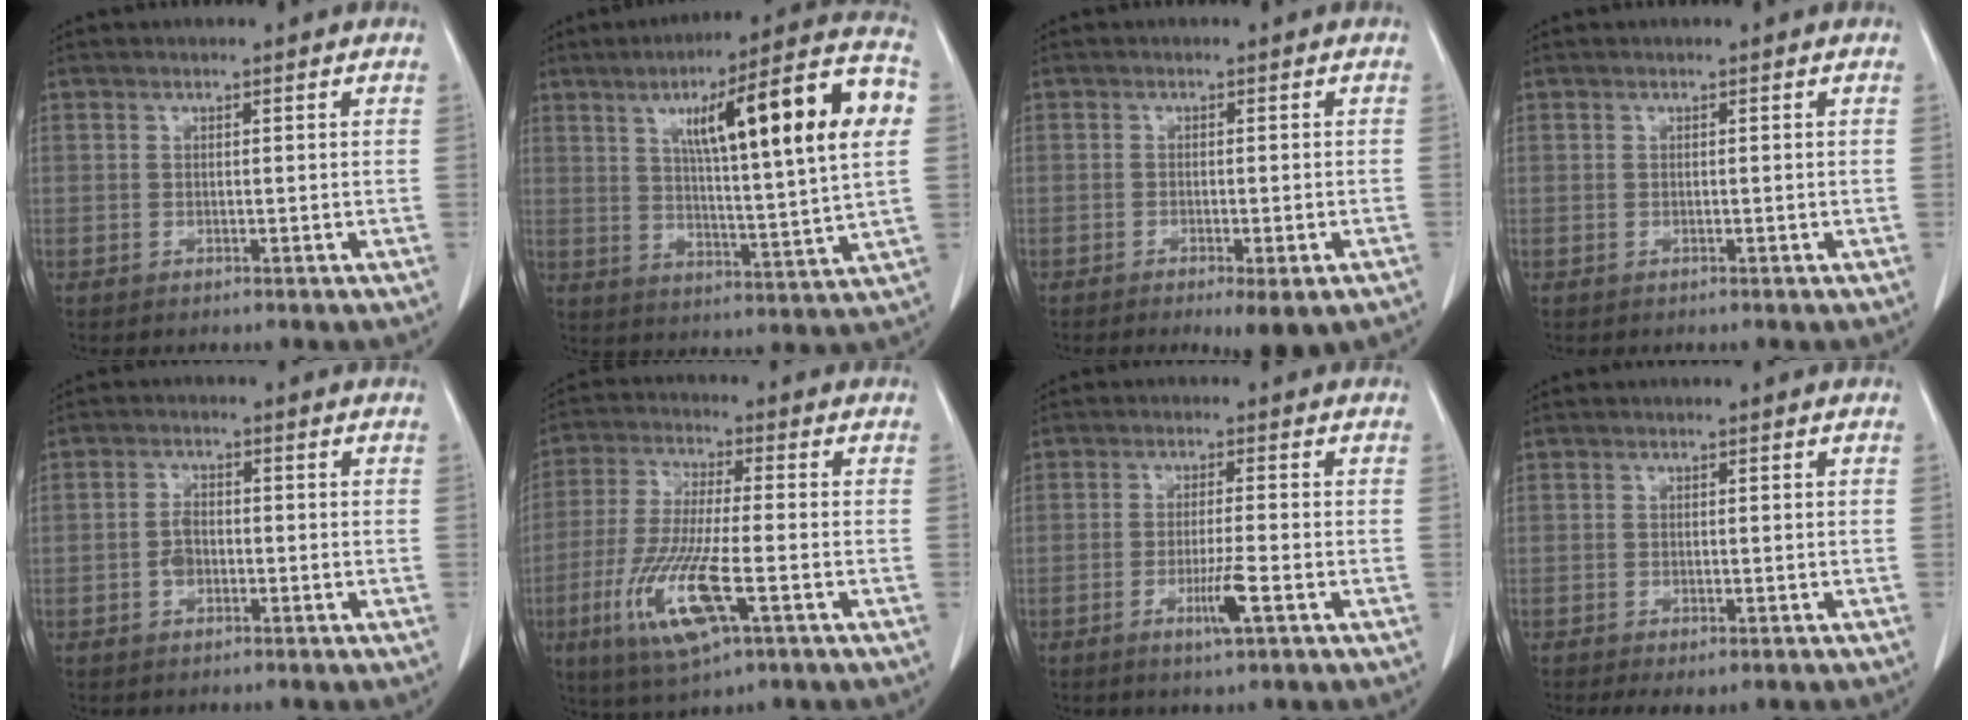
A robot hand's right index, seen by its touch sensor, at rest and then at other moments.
{"total": 21.4, "force": [5.7, 1.1, 20.6], "torque": [-0.297, 0.021, 0.075]}
{"total": 5.0, "force": [-3.2, 1.1, 3.7], "torque": [-0.037, -0.009, -0.041]}
{"total": 0.0}
{"total": 2.7, "force": [-0.8, 1.6, 1.9], "torque": [-0.035, 0.006, -0.016]}
{"total": 13.0, "force": [-4.8, 1.9, 11.9], "torque": [-0.250, -0.025, -0.087]}
{"total": 4.5, "force": [-1.9, -0.2, 4.1], "torque": [-0.078, -0.010, -0.035]}
{"total": 3.1, "force": [-2.0, 1.2, 2.0], "torque": [-0.027, -0.006, -0.025]}